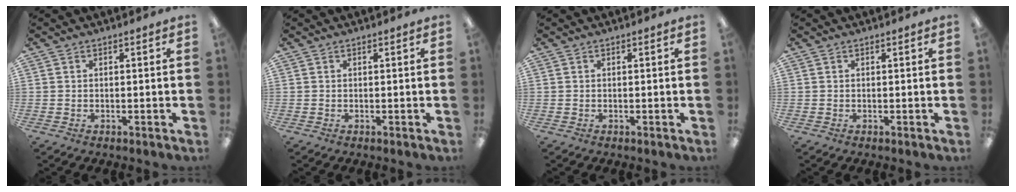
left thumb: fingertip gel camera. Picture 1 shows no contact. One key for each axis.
{"total": 0.0}
{"total": 0.0}
{"total": 0.0}